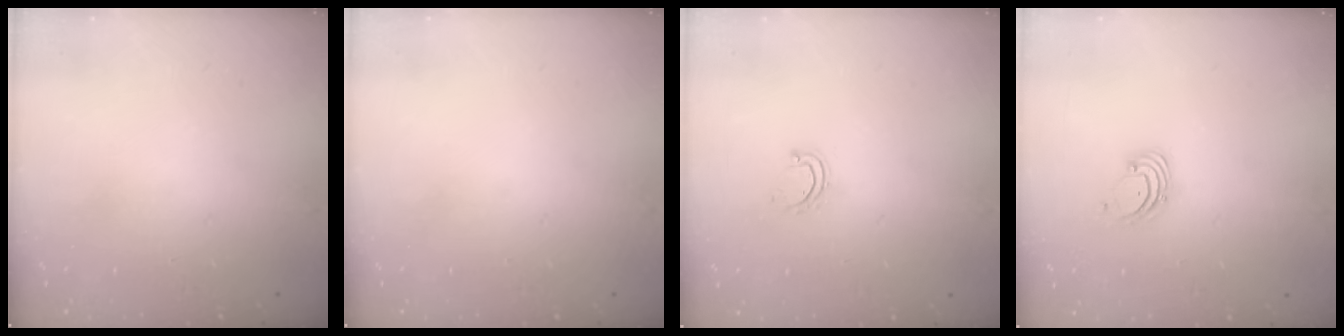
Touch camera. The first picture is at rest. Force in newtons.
{"total": 0.0}
{"total": 3.0, "press": 3.0, "slide": 0.2}
{"total": 1.6, "press": 1.6, "slide": 0.1}